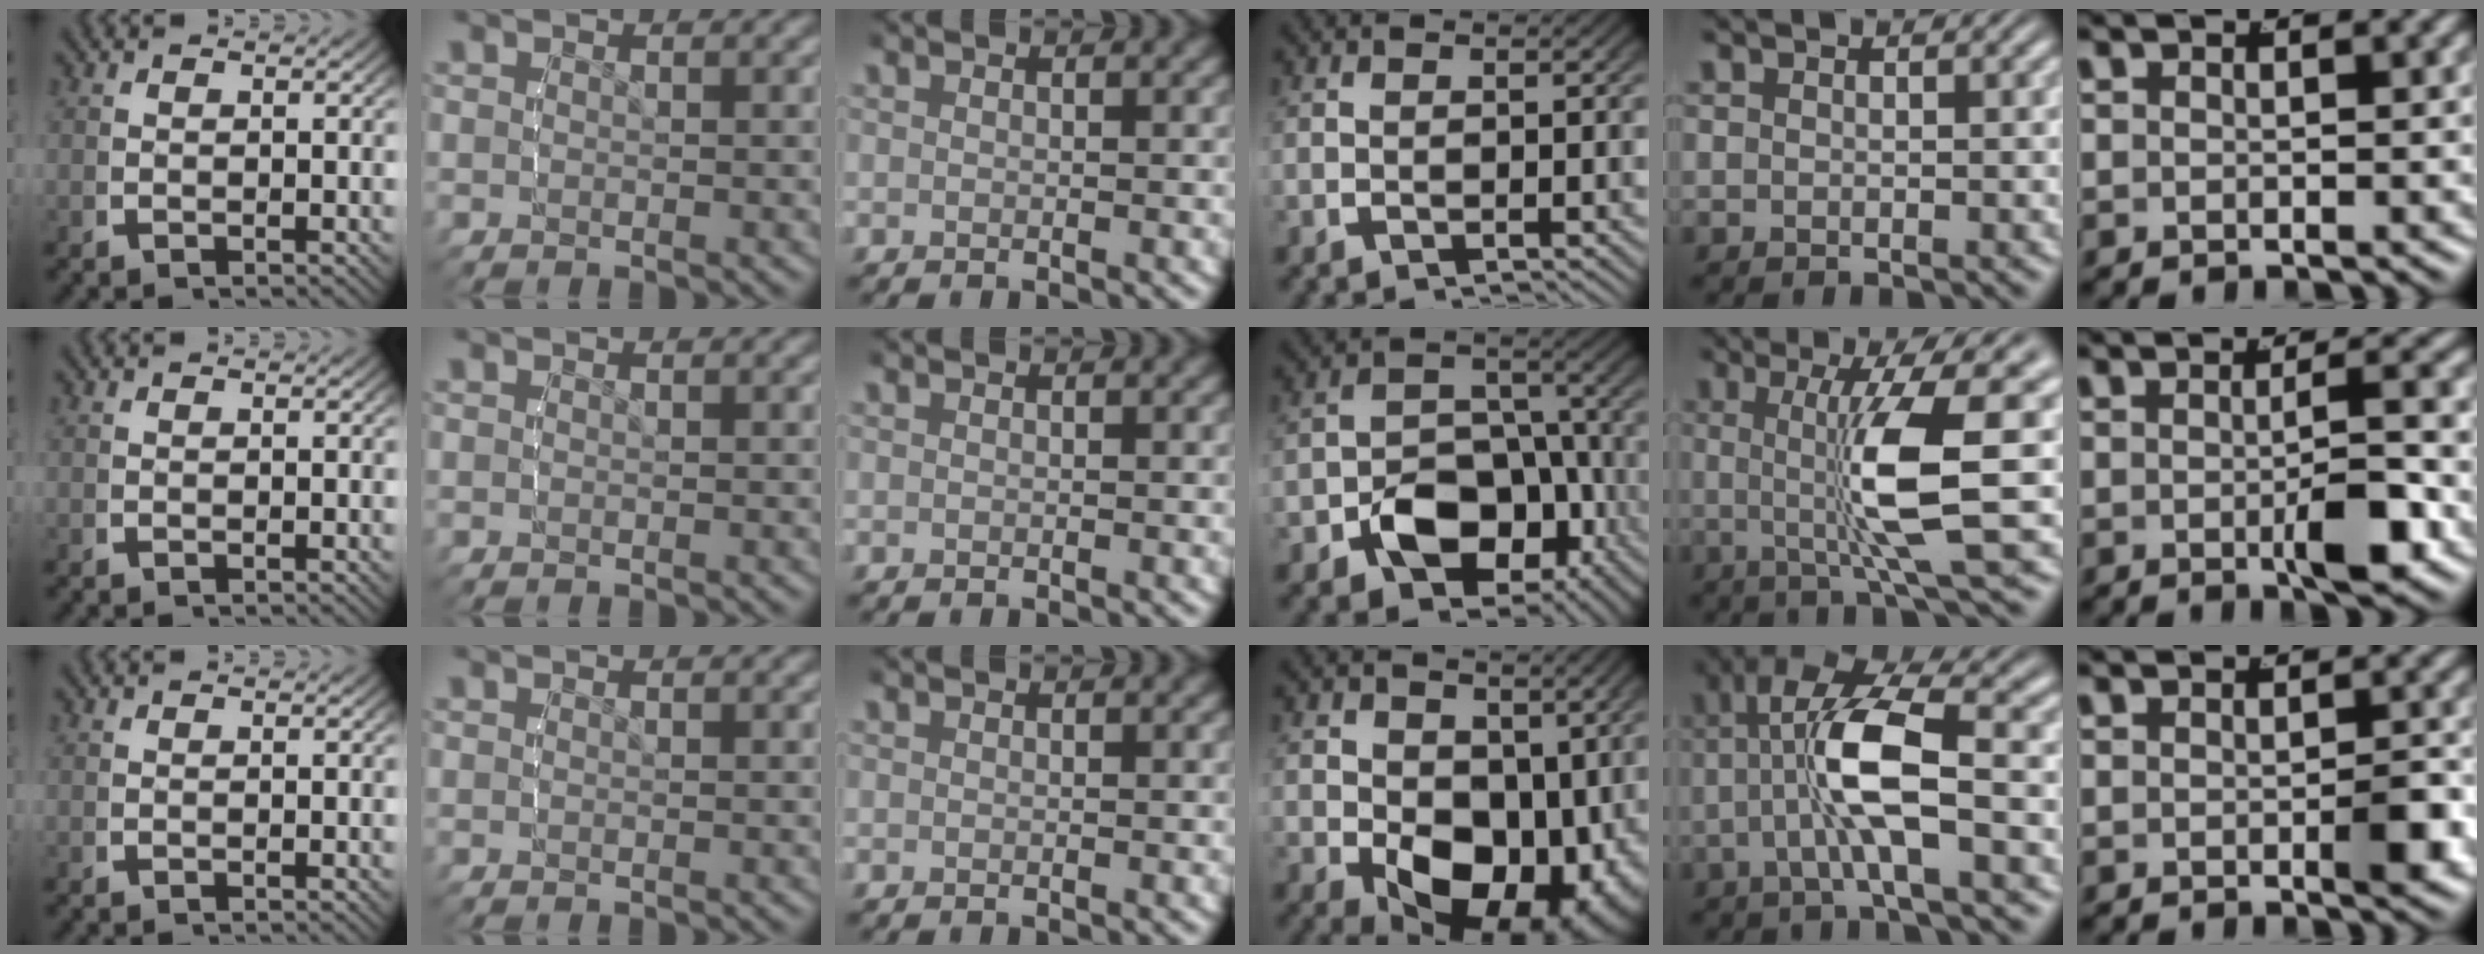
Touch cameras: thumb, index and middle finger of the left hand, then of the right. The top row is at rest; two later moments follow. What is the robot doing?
{"motion": "lift_and_place", "object": "stress ball aka squeeze ball"}